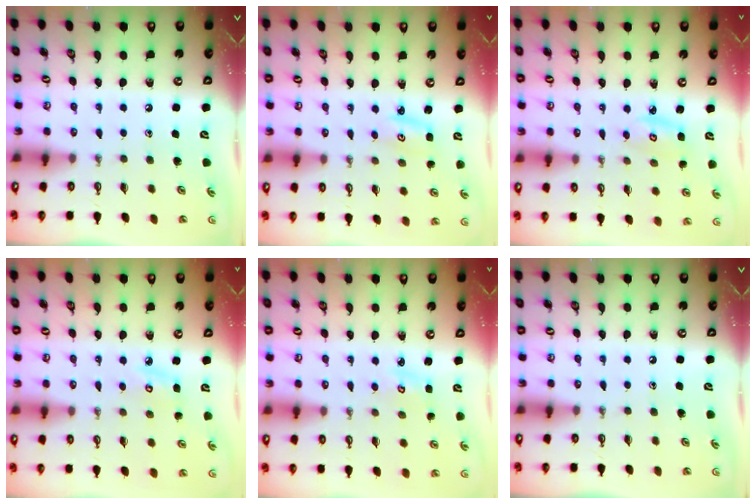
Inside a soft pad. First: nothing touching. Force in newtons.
{"total": 2.6, "press": 2.6, "slide": 0.3}
{"total": 3.4, "press": 3.4, "slide": 0.3}
{"total": 5.2, "press": 5.2, "slide": 0.4}
{"total": 2.3, "press": 2.2, "slide": 0.3}
{"total": 0.0}